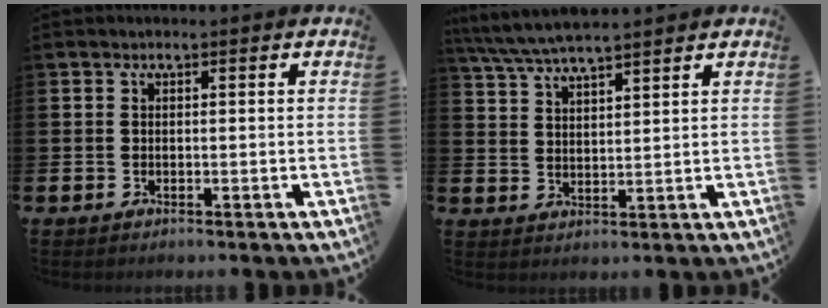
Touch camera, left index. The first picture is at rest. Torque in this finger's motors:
{"motor_torque": [0.36, -0.26, 0.64, 0.21]}